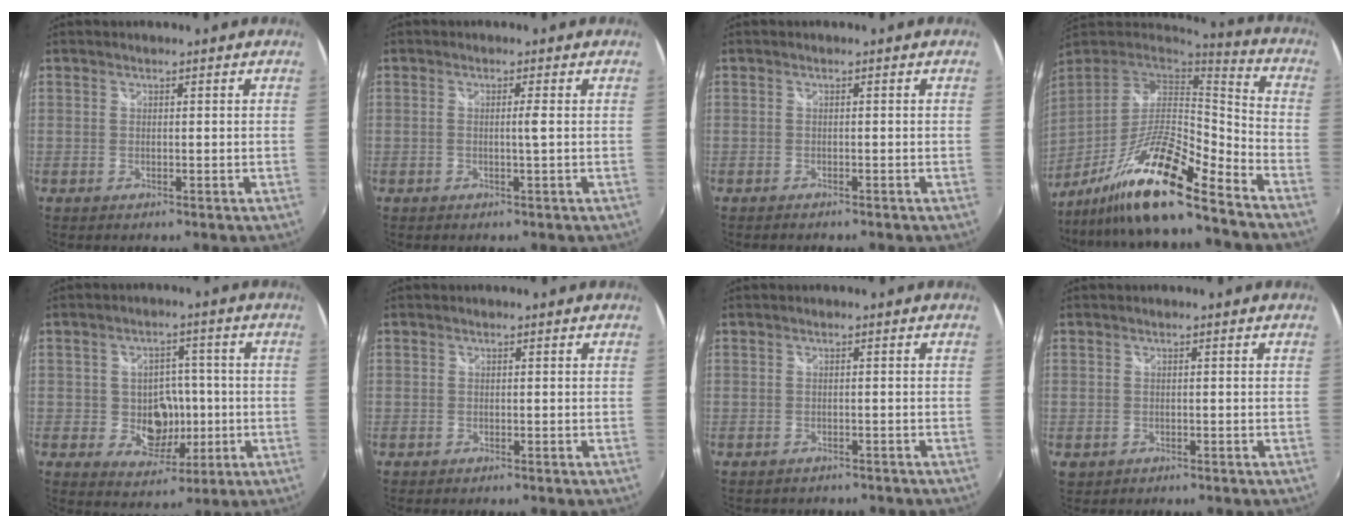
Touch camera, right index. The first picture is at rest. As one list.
[{"total": 1.3, "force": [0.0, -0.6, 1.2], "torque": [-0.017, 0.000, 0.001]}, {"total": 1.2, "force": [-1.1, 0.2, 0.3], "torque": [-0.009, -0.008, -0.019]}, {"total": 18.9, "force": [-12.5, 1.9, 14.0], "torque": [-0.265, -0.027, -0.239]}, {"total": 7.8, "force": [-1.0, 6.7, 4.0], "torque": [-0.077, 0.010, -0.001]}, {"total": 0.5, "force": [-0.3, 0.4, -0.1], "torque": [-0.001, 0.001, -0.008]}, {"total": 2.0, "force": [-1.7, 1.1, 0.3], "torque": [-0.011, -0.004, -0.022]}, {"total": 1.4, "force": [-0.6, 1.2, 0.6], "torque": [-0.015, -0.004, -0.009]}]